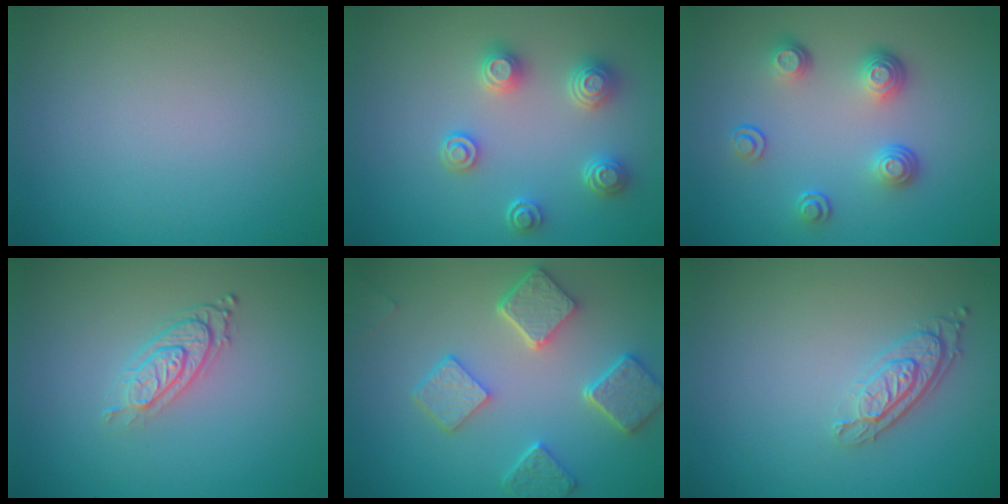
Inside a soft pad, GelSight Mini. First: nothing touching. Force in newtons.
{"total": 3.3, "press": 3.1, "slide": 1.3}
{"total": 3.6, "press": 2.7, "slide": 2.4}
{"total": 3.2, "press": 2.2, "slide": 2.2}
{"total": 5.7, "press": 4.6, "slide": 3.5}
{"total": 3.0, "press": 2.3, "slide": 1.9}